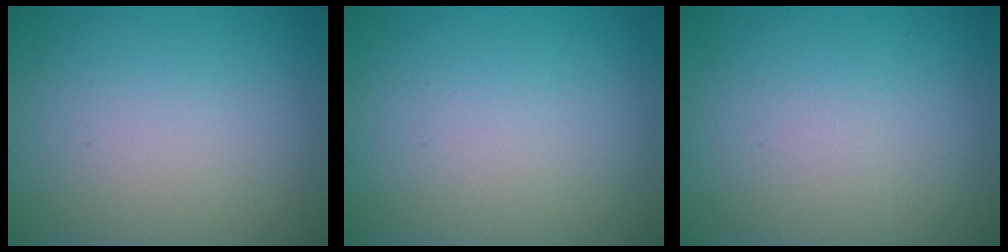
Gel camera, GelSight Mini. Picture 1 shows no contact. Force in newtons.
{"total": 0.0}
{"total": 0.0}